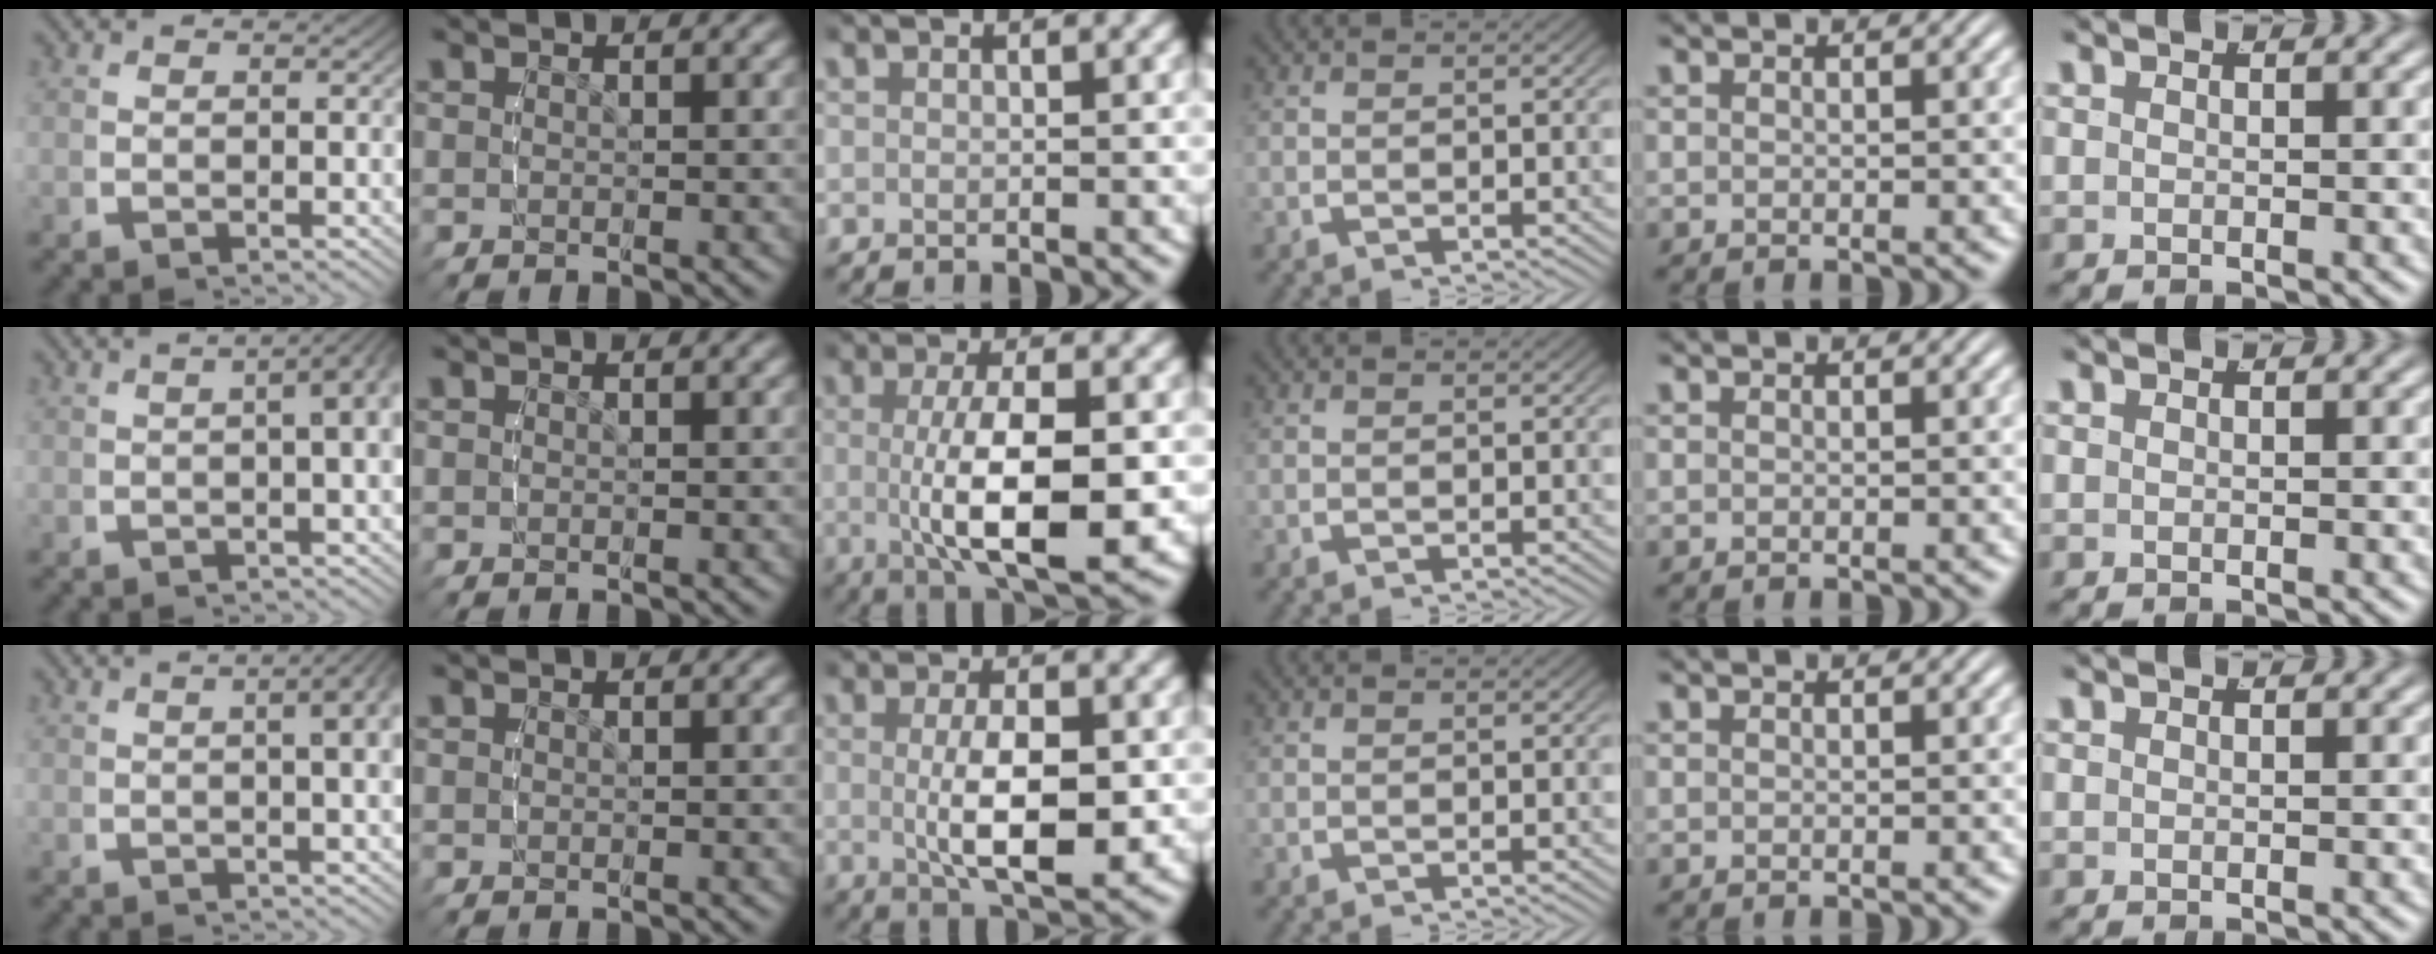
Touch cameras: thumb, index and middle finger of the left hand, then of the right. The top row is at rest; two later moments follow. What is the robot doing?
{"motion": "lift_and_place", "object": "cubes"}